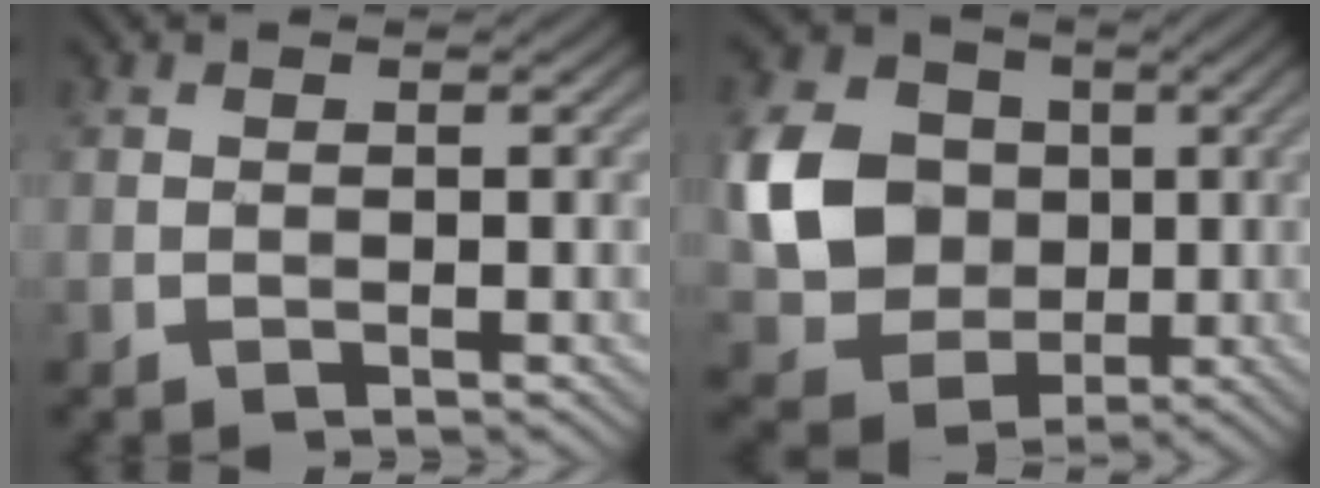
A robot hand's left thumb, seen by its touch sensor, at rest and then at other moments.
{"total": 10.3, "force": [0.5, 9.0, 5.0], "torque": [-0.140, -0.003, 0.004]}